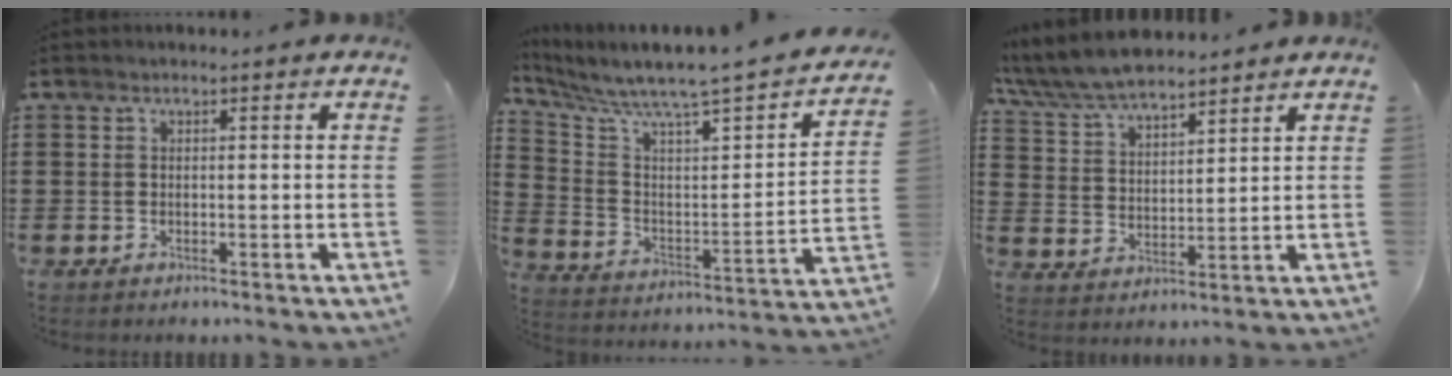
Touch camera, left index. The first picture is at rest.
{"total": 4.3, "force": [3.8, -0.3, 2.1], "torque": [-0.065, -0.052, 0.051]}
{"total": 7.3, "force": [6.8, 1.3, 2.2], "torque": [-0.070, -0.024, 0.124]}